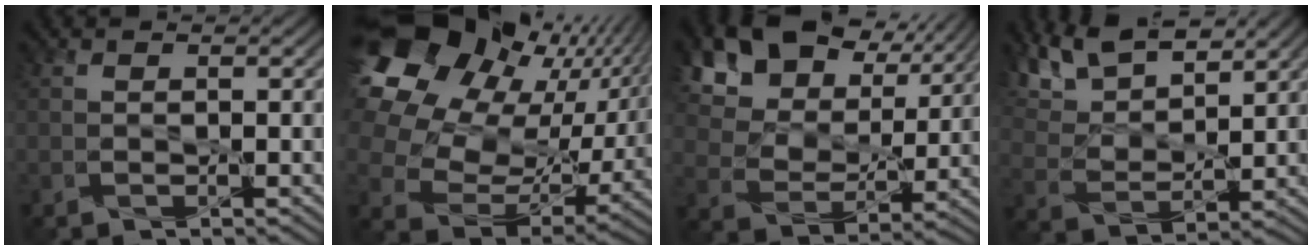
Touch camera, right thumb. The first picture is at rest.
{"total": 23.4, "force": [9.5, 17.1, 12.8], "torque": [-0.322, 0.033, 0.187]}
{"total": 17.7, "force": [11.0, 11.0, 8.4], "torque": [-0.233, 0.038, 0.228]}
{"total": 10.1, "force": [8.2, 3.7, 4.7], "torque": [-0.122, 0.012, 0.151]}